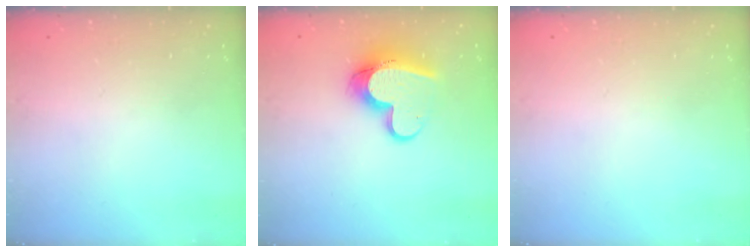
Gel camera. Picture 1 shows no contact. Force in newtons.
{"total": 12.6, "press": 12.6, "slide": 1.2}
{"total": 0.0}